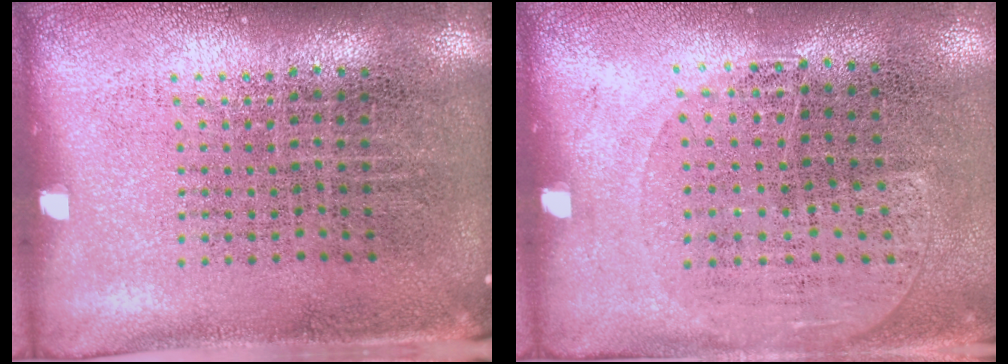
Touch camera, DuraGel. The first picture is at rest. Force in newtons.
{"total": 1.2, "press": 1.0, "slide": 0.7}